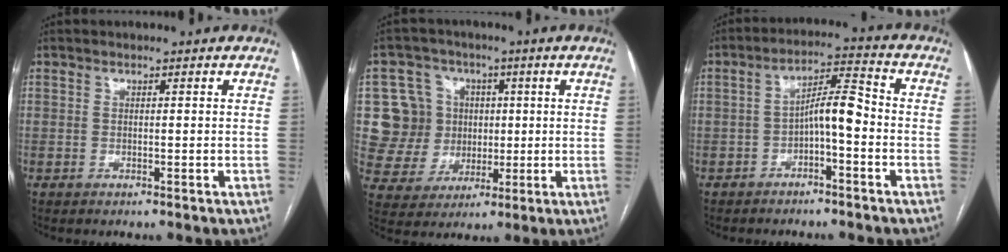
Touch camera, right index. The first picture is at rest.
{"total": 10.3, "force": [1.7, 10.0, 1.8], "torque": [-0.049, 0.034, 0.045]}
{"total": 6.3, "force": [-1.8, 1.4, 5.9], "torque": [-0.103, 0.026, -0.030]}